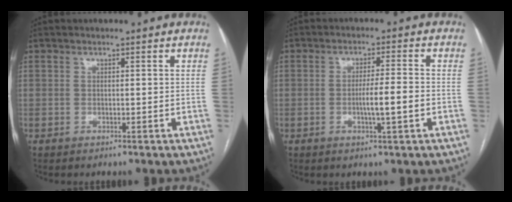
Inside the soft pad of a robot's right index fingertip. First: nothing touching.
{"total": 5.0, "force": [-1.2, 0.0, 4.9], "torque": [-0.084, -0.002, -0.019]}